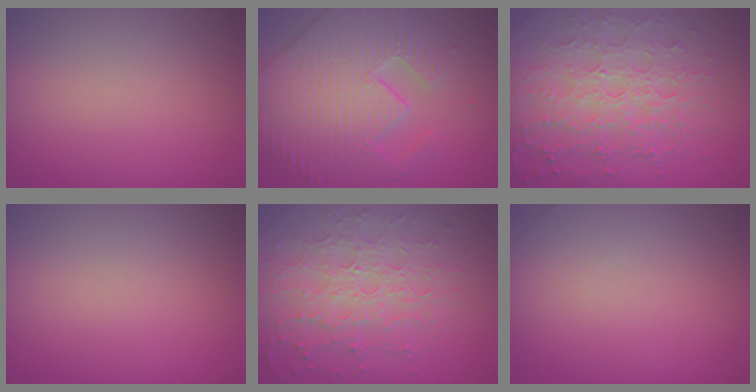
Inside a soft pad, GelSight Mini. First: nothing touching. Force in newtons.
{"total": 7.3, "press": 6.0, "slide": 4.2}
{"total": 7.7, "press": 5.4, "slide": 5.5}
{"total": 0.0}
{"total": 7.2, "press": 5.2, "slide": 4.9}
{"total": 1.0, "press": 0.9, "slide": 0.3}